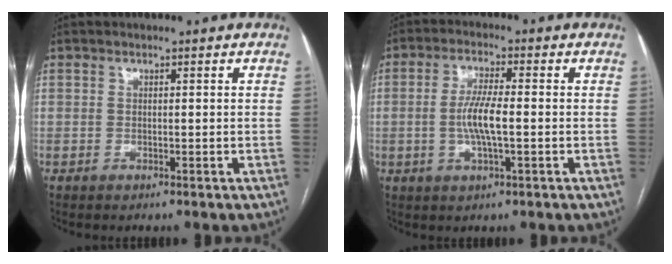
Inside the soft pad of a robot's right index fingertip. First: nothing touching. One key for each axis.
{"total": 6.1, "fx": -0.7, "fy": 0.8, "fz": 6.0, "tx": -0.123, "ty": -0.002, "tz": -0.016}